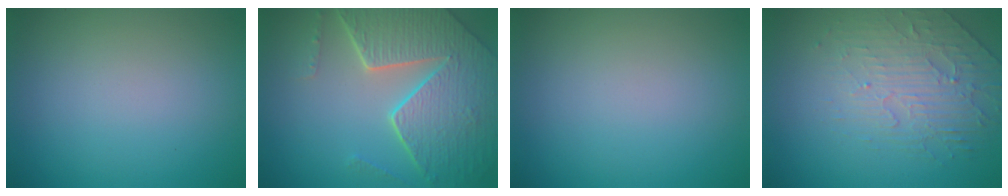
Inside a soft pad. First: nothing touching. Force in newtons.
{"total": 7.9, "press": 5.6, "slide": 5.6}
{"total": 0.0}
{"total": 2.8, "press": 2.3, "slide": 1.6}